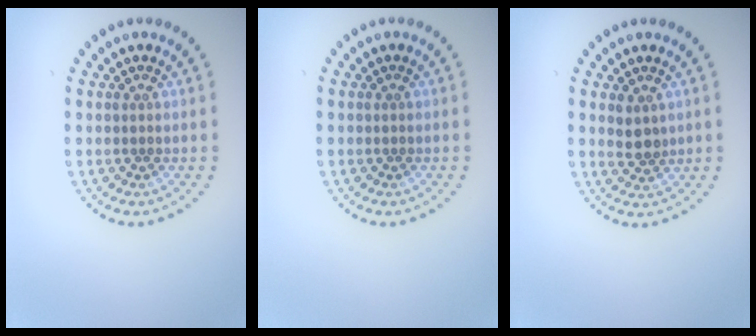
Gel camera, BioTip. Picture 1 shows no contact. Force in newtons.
{"total": 0.0}
{"total": 1.7, "press": 1.6, "slide": 0.8}